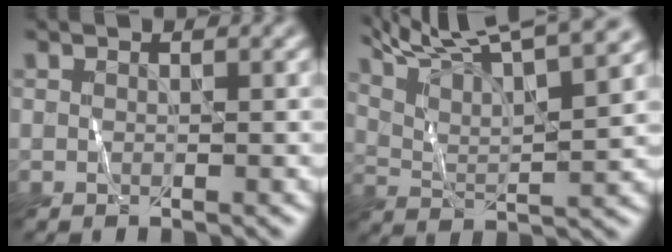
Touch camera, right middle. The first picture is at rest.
{"total": 12.8, "force": [9.9, 3.0, 7.5], "torque": [-0.124, 0.023, 0.130]}